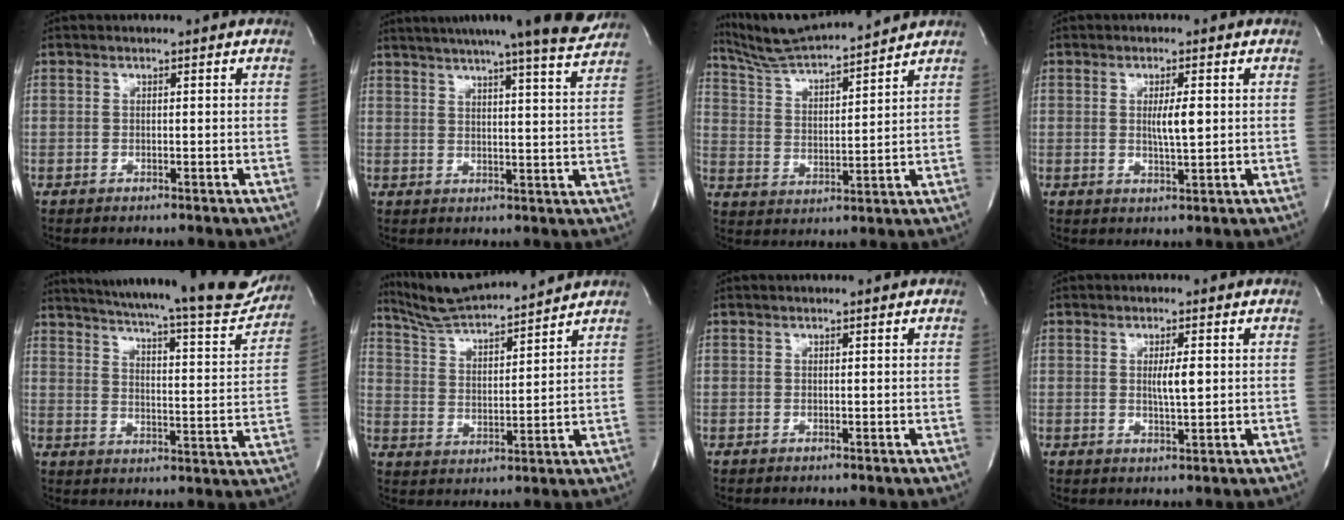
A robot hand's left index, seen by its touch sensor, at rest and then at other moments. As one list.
[{"total": 18.4, "force": [16.4, -0.3, 8.5], "torque": [-0.137, -0.015, 0.208]}, {"total": 13.8, "force": [13.0, -0.2, 4.6], "torque": [-0.095, 0.016, 0.224]}, {"total": 3.7, "force": [0.4, 0.5, 3.7], "torque": [-0.064, -0.004, 0.006]}, {"total": 25.2, "force": [22.9, 2.3, 10.2], "torque": [-0.158, -0.061, 0.288]}, {"total": 13.0, "force": [12.3, 0.1, 4.2], "torque": [-0.085, 0.016, 0.214]}, {"total": 0.0}, {"total": 3.2, "force": [0.4, 0.4, 3.1], "torque": [-0.055, -0.003, 0.006]}]